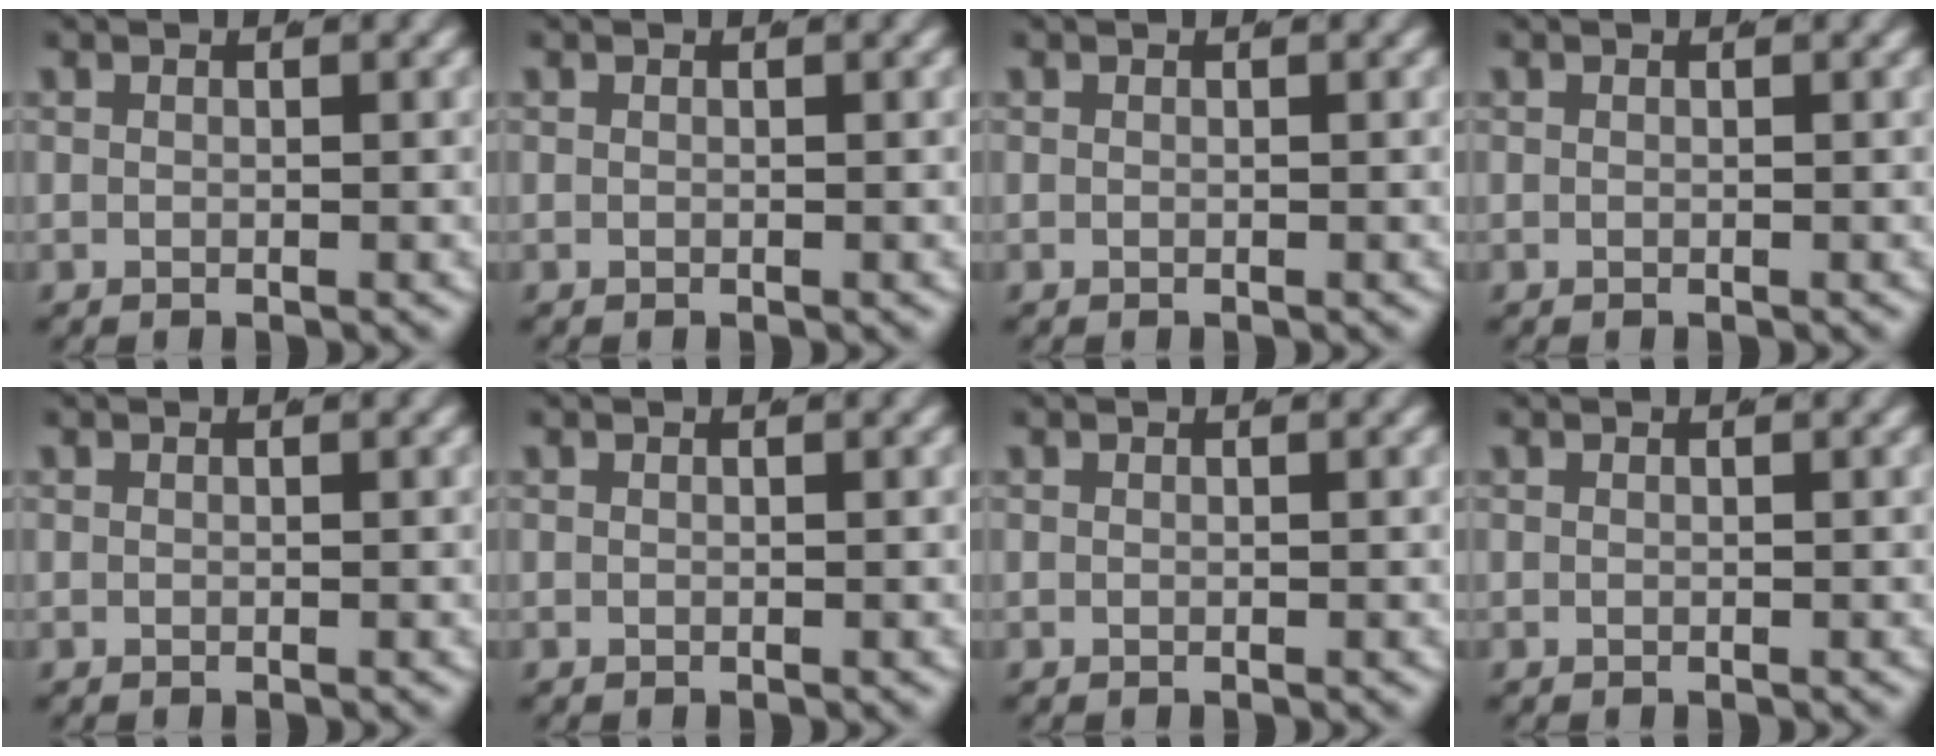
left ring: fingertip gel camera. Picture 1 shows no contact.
{"total": 0.0}
{"total": 0.0}
{"total": 0.0}
{"total": 0.0}
{"total": 0.0}
{"total": 0.0}
{"total": 0.0}